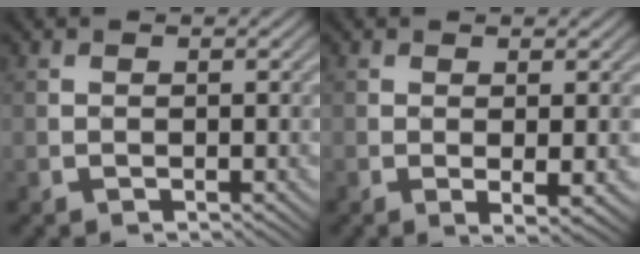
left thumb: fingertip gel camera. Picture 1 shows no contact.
{"total": 2.2, "force": [0.1, 0.3, 2.2], "torque": [-0.042, -0.007, 0.003]}